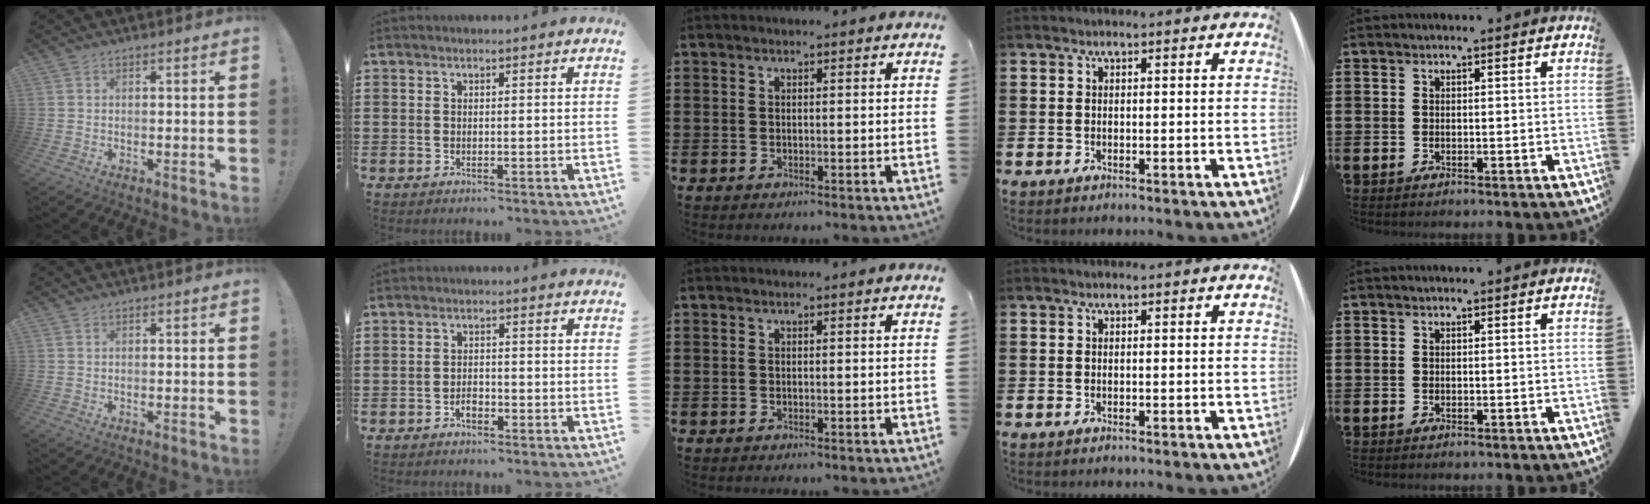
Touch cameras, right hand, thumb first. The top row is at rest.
{"index": {"total": 1.8, "force": [-1.3, 0.9, 0.9], "torque": [-0.021, -0.002, -0.025]}}